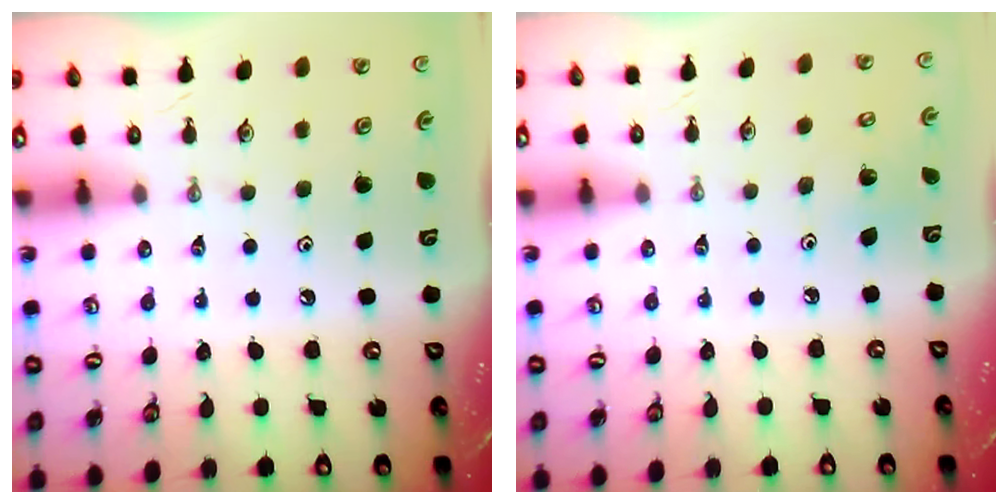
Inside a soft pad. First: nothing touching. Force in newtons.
{"total": 6.1, "press": 6.1, "slide": 0.5}